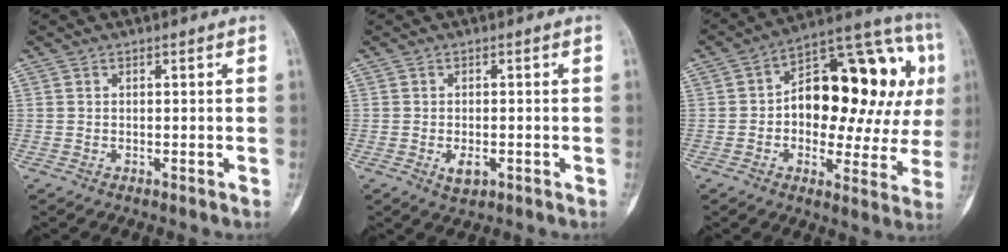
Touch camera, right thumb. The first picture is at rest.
{"total": 3.0, "force": [-1.0, 1.5, 2.4], "torque": [-0.037, 0.000, -0.011]}
{"total": 24.9, "force": [3.5, 12.5, 21.3], "torque": [-0.257, 0.038, 0.048]}